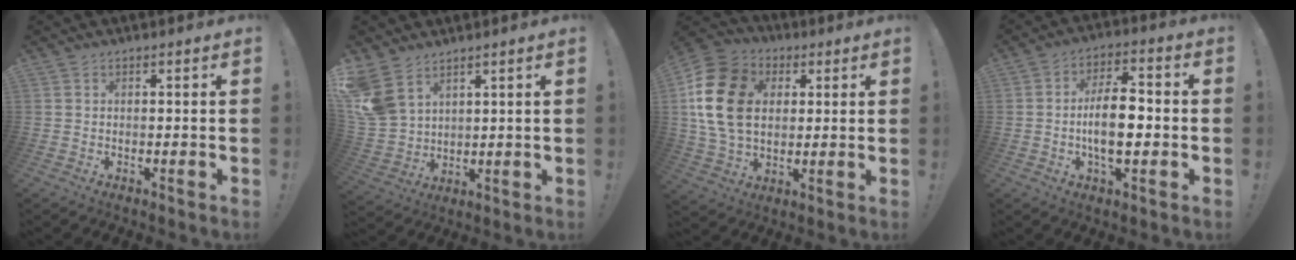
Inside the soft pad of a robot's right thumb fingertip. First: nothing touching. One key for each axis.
{"total": 9.9, "fx": 6.3, "fy": 6.2, "fz": 4.6, "tx": -0.102, "ty": -0.036, "tz": 0.129}
{"total": 19.9, "fx": 3.4, "fy": 14.8, "fz": 12.9, "tx": -0.234, "ty": -0.001, "tz": 0.064}
{"total": 12.0, "fx": -2.1, "fy": 5.5, "fz": 10.4, "tx": -0.179, "ty": 0.006, "tz": -0.043}